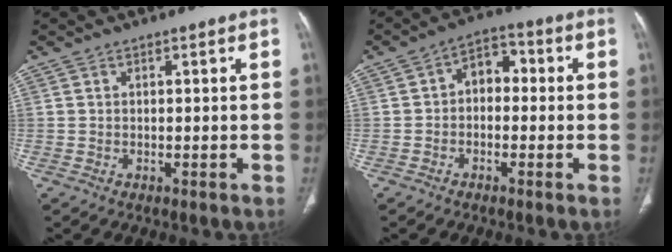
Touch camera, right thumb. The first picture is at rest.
{"total": 6.0, "force": [-0.2, 4.2, 4.3], "torque": [-0.043, 0.028, -0.018]}